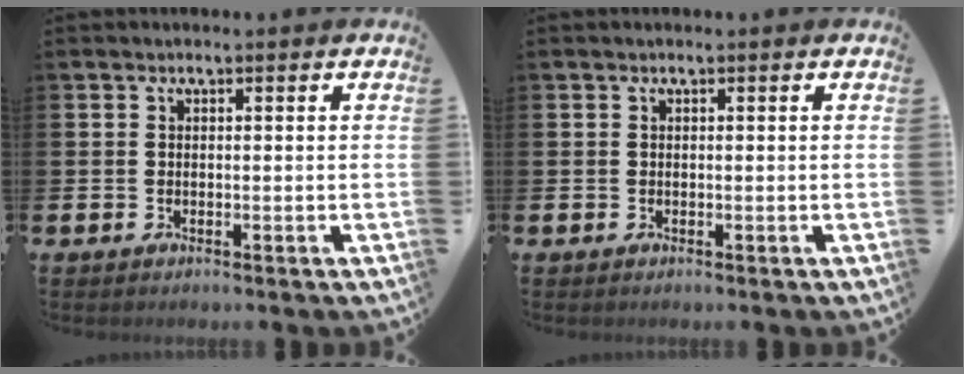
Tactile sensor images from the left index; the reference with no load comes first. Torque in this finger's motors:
{"motor_torque": [0.01, 0.08, -0.11, 0.02]}